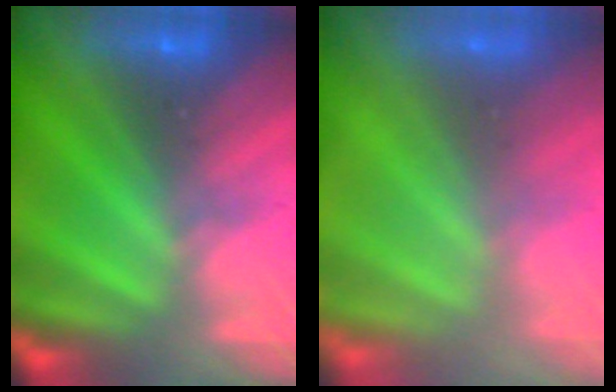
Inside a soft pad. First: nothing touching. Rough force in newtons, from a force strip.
{"total": 9.0}